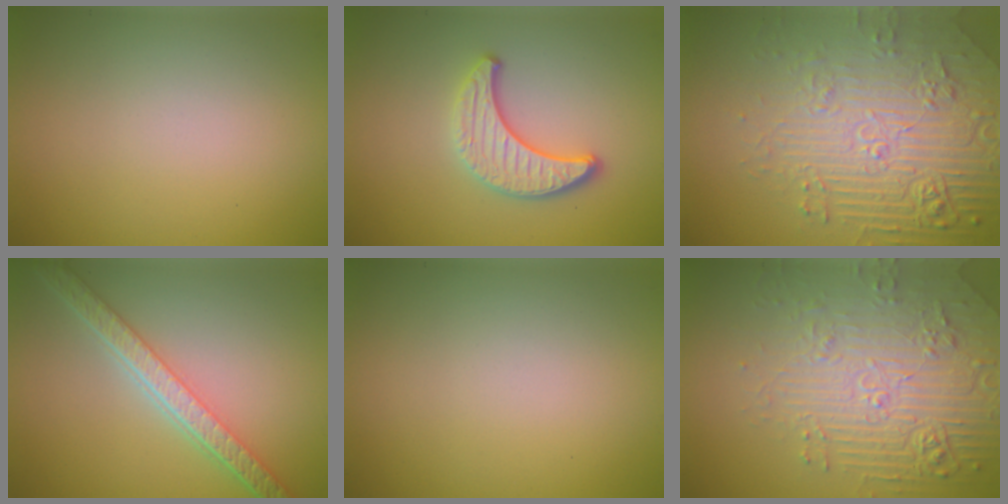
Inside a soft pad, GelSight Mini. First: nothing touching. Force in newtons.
{"total": 3.6, "press": 3.1, "slide": 1.8}
{"total": 8.6, "press": 5.9, "slide": 6.2}
{"total": 5.6, "press": 4.3, "slide": 3.5}
{"total": 0.0}
{"total": 5.7, "press": 5.0, "slide": 2.8}